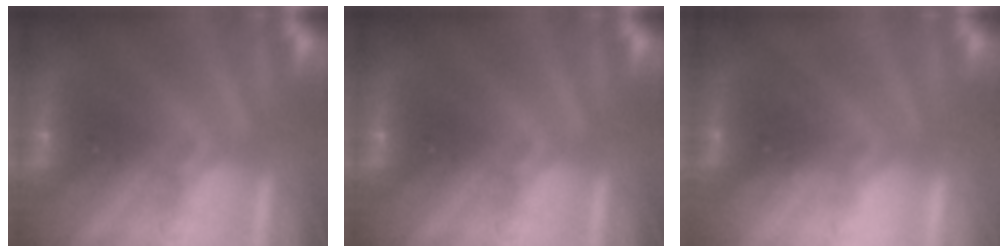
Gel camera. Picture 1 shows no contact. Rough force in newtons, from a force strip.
{"total": 0.0}
{"total": 2.3}